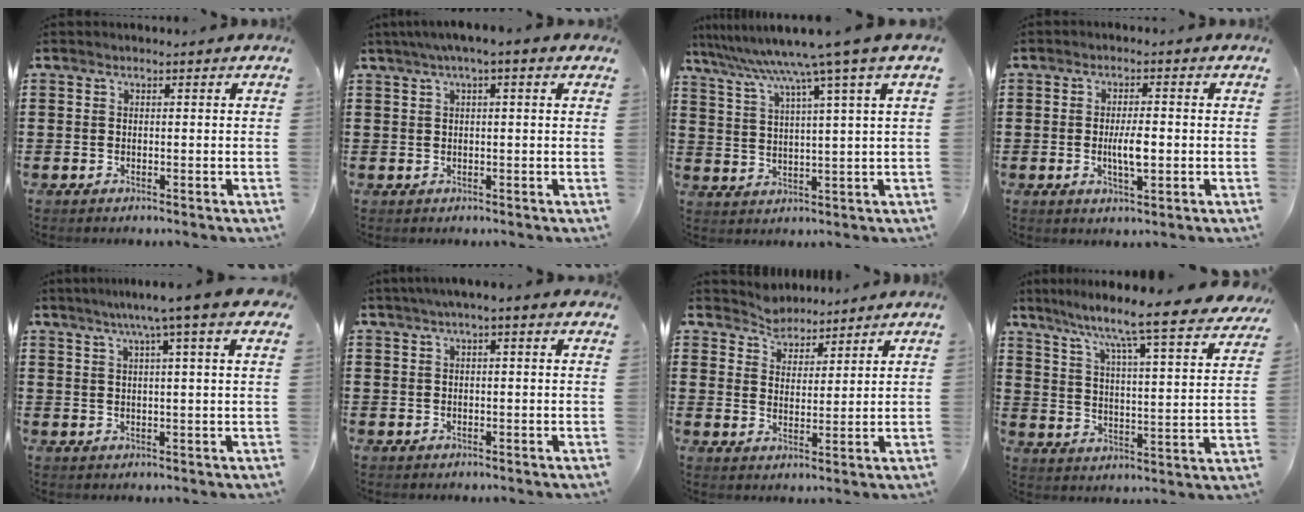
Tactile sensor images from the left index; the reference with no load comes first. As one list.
[{"total": 1.9, "force": [0.5, 0.4, 1.7], "torque": [-0.032, 0.004, 0.006]}, {"total": 8.2, "force": [6.0, -1.3, 5.4], "torque": [-0.127, -0.038, 0.094]}, {"total": 4.5, "force": [-0.5, 1.4, 4.3], "torque": [-0.075, -0.004, -0.014]}, {"total": 6.0, "force": [3.5, -0.5, 4.9], "torque": [-0.104, -0.005, 0.056]}, {"total": 1.5, "force": [0.6, 0.6, 1.3], "torque": [-0.027, 0.004, 0.008]}, {"total": 3.9, "force": [3.6, 1.3, -0.9], "torque": [-0.006, -0.013, 0.064]}, {"total": 7.4, "force": [6.4, -1.1, 3.5], "torque": [-0.088, -0.063, 0.095]}]